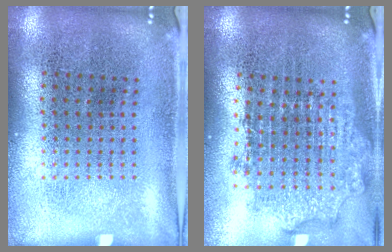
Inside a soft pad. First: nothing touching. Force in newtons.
{"total": 1.9, "press": 1.5, "slide": 1.1}